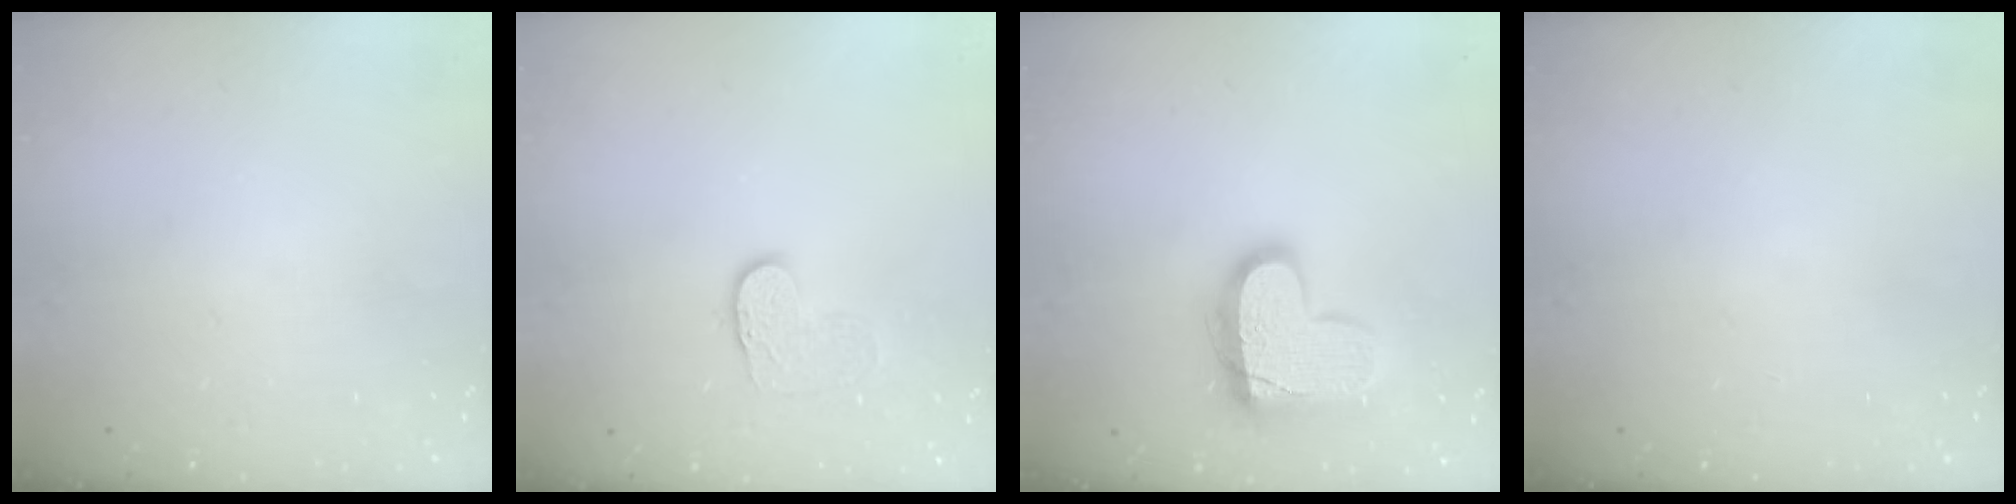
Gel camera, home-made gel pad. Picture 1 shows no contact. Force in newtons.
{"total": 7.6, "press": 7.6, "slide": 0.4}
{"total": 15.7, "press": 15.6, "slide": 1.1}
{"total": 0.0}